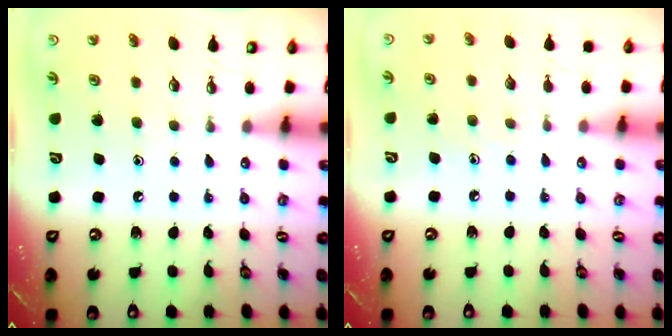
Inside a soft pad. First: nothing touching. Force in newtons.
{"total": 4.4, "press": 4.4, "slide": 0.5}